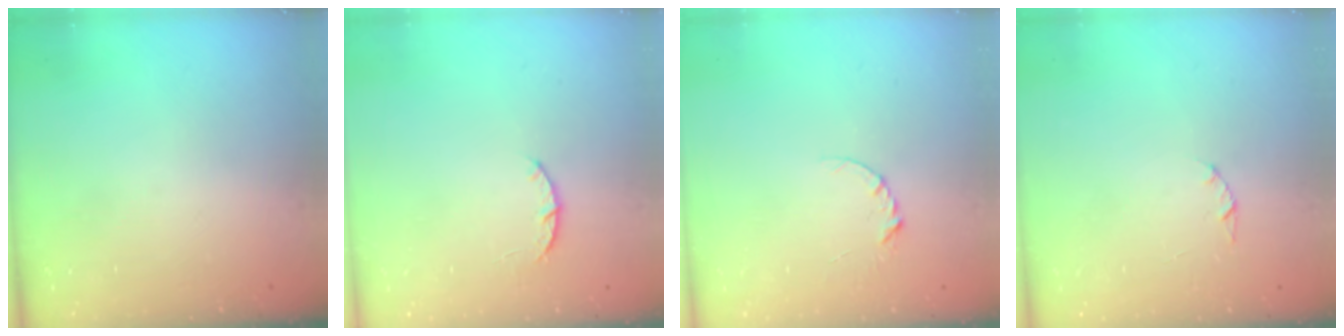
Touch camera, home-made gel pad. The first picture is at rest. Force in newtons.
{"total": 3.0, "press": 2.9, "slide": 0.5}
{"total": 3.4, "press": 3.4, "slide": 0.4}
{"total": 1.4, "press": 1.4, "slide": 0.3}